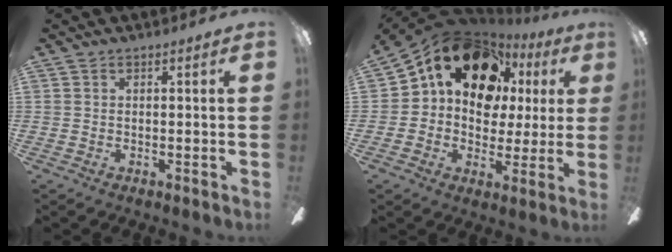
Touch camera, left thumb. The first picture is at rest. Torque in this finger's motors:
{"motor_torque": [0.08, 1.86, 1.61, -1.16, 0.22]}